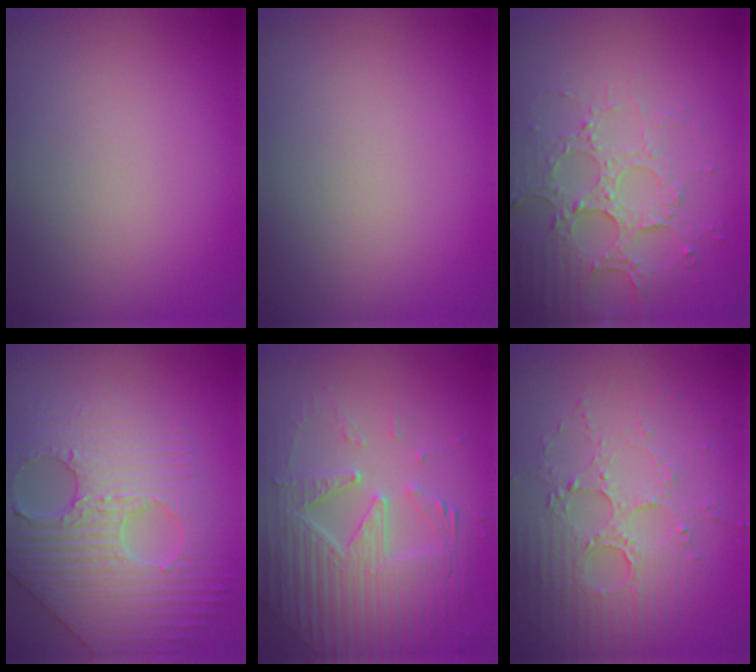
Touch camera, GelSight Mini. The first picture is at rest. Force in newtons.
{"total": 0.0}
{"total": 4.2, "press": 3.9, "slide": 1.6}
{"total": 6.4, "press": 5.5, "slide": 3.3}
{"total": 6.5, "press": 5.1, "slide": 4.1}
{"total": 5.3, "press": 3.7, "slide": 3.9}